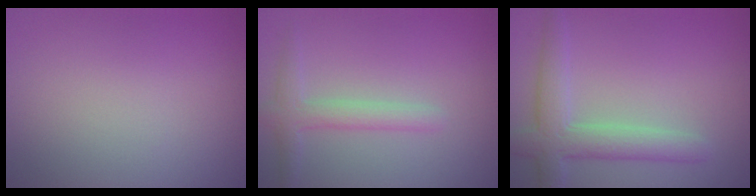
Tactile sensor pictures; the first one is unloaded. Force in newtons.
{"total": 2.4, "press": 2.4, "slide": 0.1}
{"total": 4.2, "press": 4.2, "slide": 0.3}